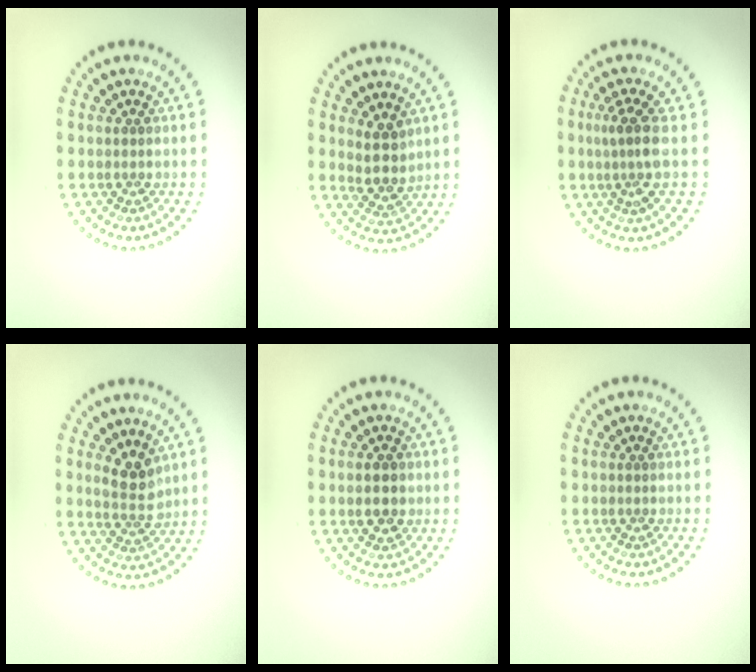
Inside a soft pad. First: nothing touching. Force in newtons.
{"total": 2.8, "press": 2.4, "slide": 1.4}
{"total": 2.7, "press": 2.0, "slide": 1.9}
{"total": 2.7, "press": 2.5, "slide": 1.1}
{"total": 2.4, "press": 2.4, "slide": 0.0}
{"total": 0.0}